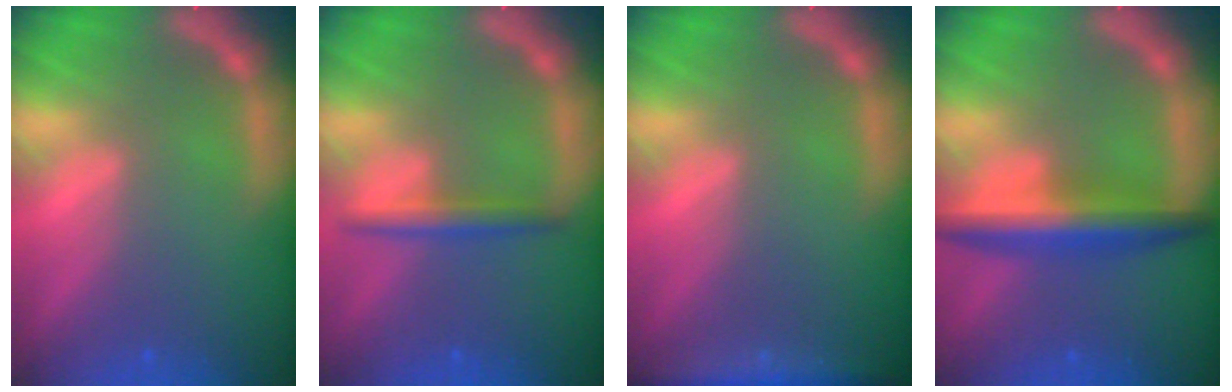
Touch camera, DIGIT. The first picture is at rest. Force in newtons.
{"total": 2.5}
{"total": 3.9}
{"total": 5.5}